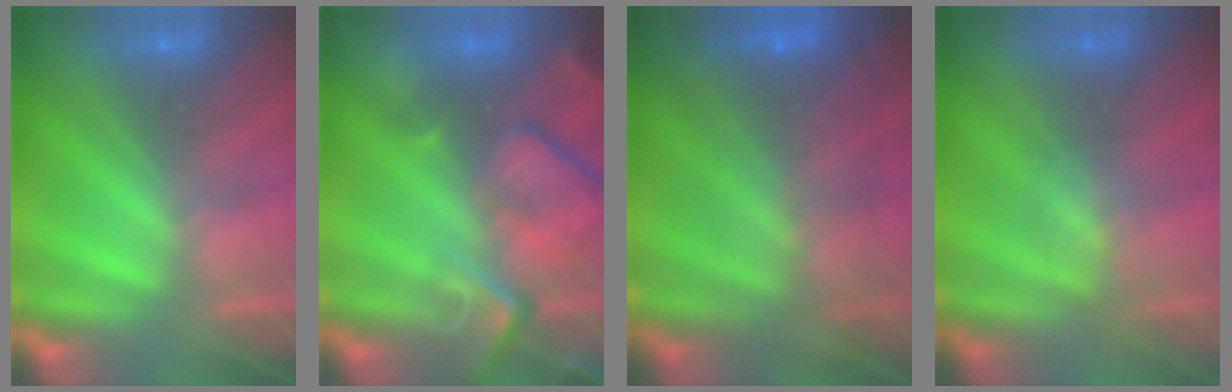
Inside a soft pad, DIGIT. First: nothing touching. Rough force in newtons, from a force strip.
{"total": 9.6}
{"total": 7.2}
{"total": 2.7}